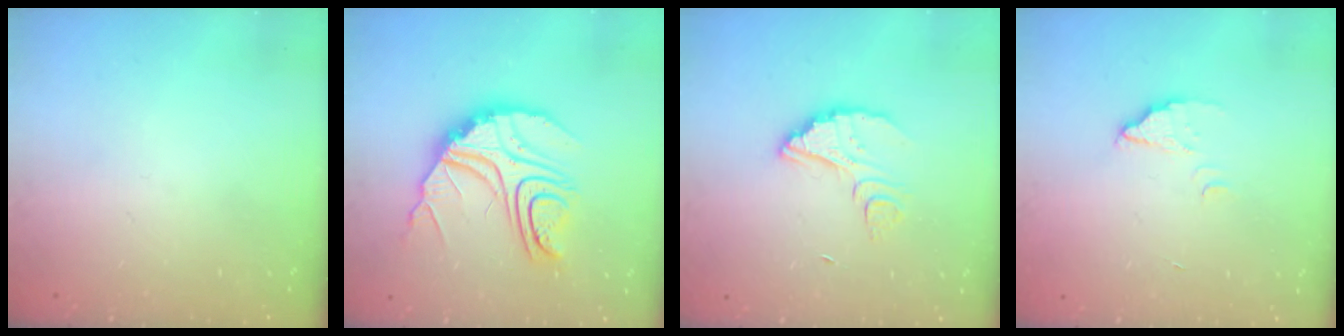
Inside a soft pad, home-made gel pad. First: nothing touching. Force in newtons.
{"total": 16.0, "press": 16.0, "slide": 1.3}
{"total": 5.6, "press": 5.6, "slide": 0.3}
{"total": 2.7, "press": 2.6, "slide": 0.4}